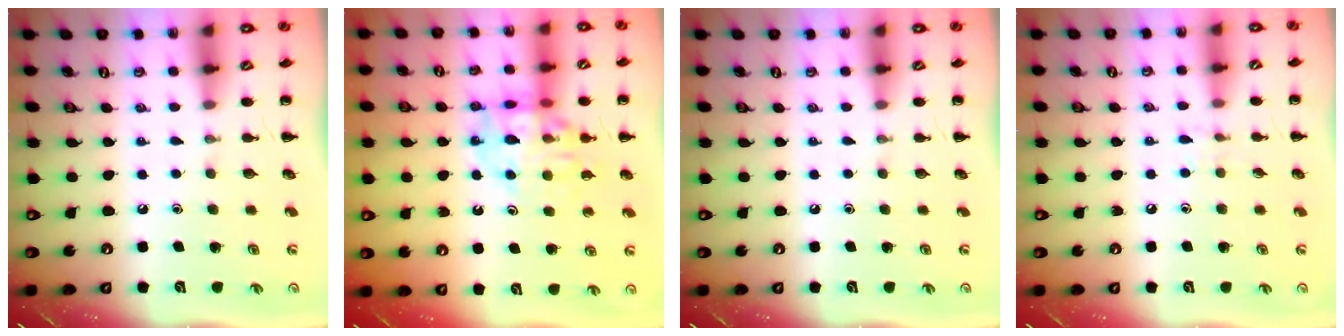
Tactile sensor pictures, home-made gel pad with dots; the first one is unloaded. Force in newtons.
{"total": 14.1, "press": 13.9, "slide": 2.4}
{"total": 0.0}
{"total": 5.4, "press": 5.0, "slide": 2.1}